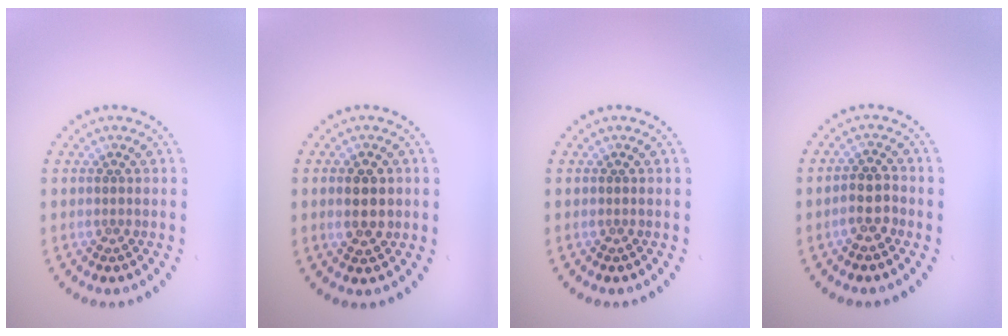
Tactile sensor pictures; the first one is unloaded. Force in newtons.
{"total": 2.8, "press": 2.8, "slide": 0.2}
{"total": 0.0}
{"total": 2.2, "press": 2.0, "slide": 1.0}